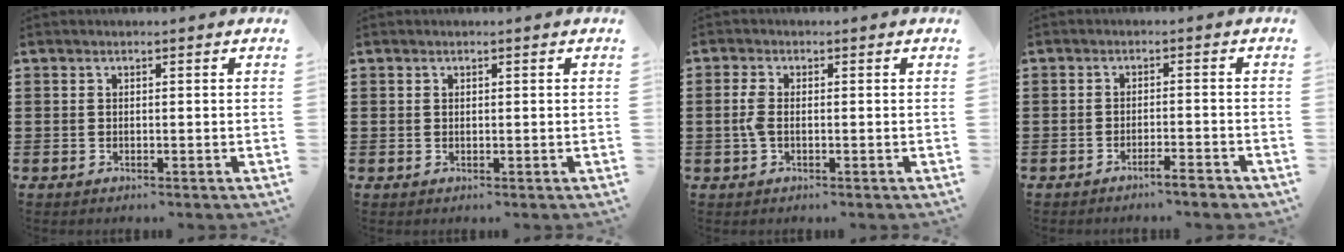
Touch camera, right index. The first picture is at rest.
{"total": 0.0}
{"total": 2.6, "force": [-0.4, 1.0, 2.3], "torque": [-0.058, -0.005, -0.012]}
{"total": 2.7, "force": [-2.5, -0.2, 1.1], "torque": [-0.017, -0.001, -0.048]}